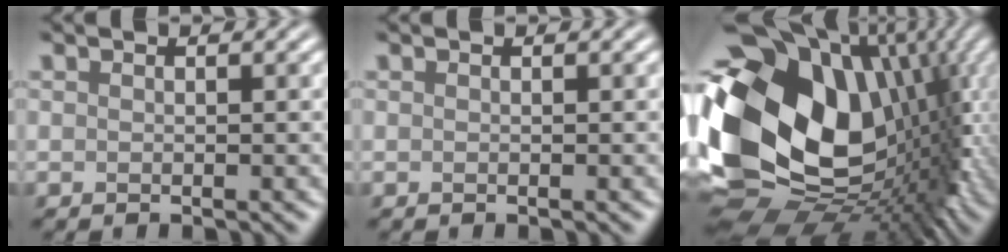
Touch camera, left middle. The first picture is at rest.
{"total": 0.0}
{"total": 20.1, "force": [1.7, 14.6, 13.7], "torque": [-0.279, -0.022, 0.058]}